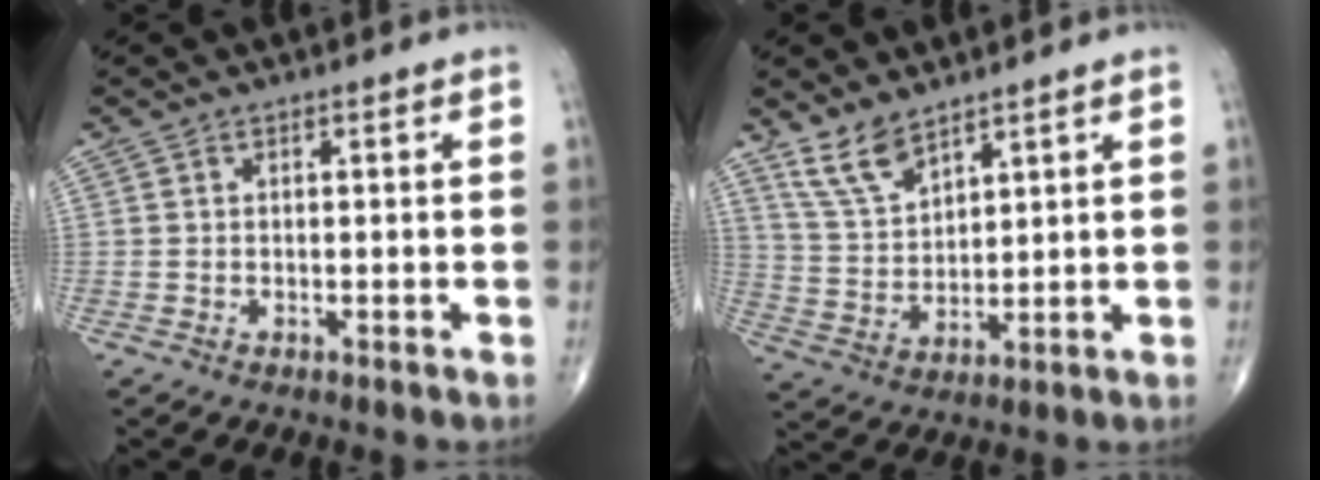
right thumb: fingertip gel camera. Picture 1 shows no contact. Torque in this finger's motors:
{"motor_torque": [0.27, 0.31, 0.74, 0.72, 0.05]}